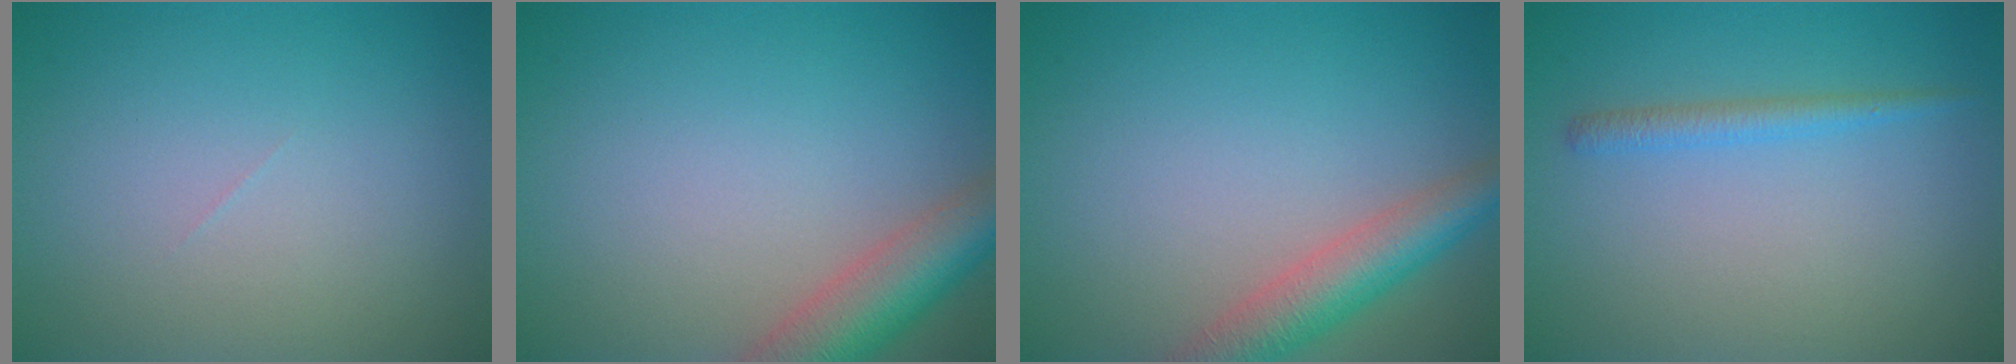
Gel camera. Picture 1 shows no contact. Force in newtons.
{"total": 5.6, "press": 5.6, "slide": 0.3}
{"total": 4.7, "press": 4.7, "slide": 0.2}
{"total": 1.5, "press": 1.5, "slide": 0.1}